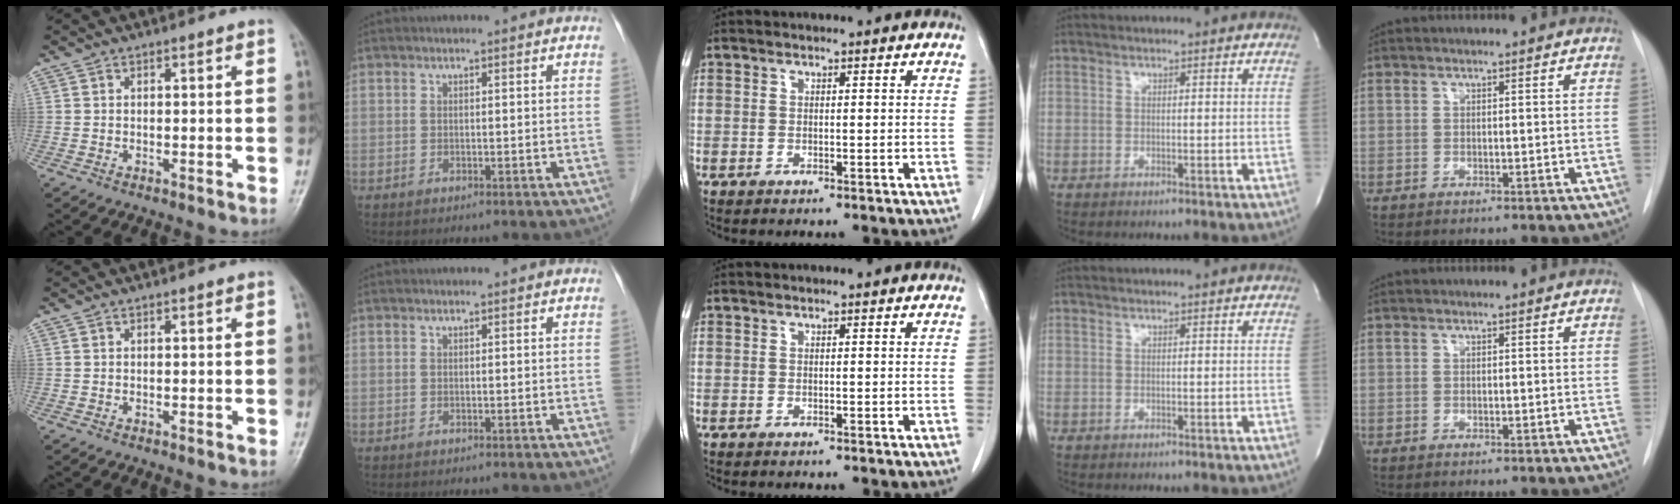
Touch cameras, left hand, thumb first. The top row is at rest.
{}